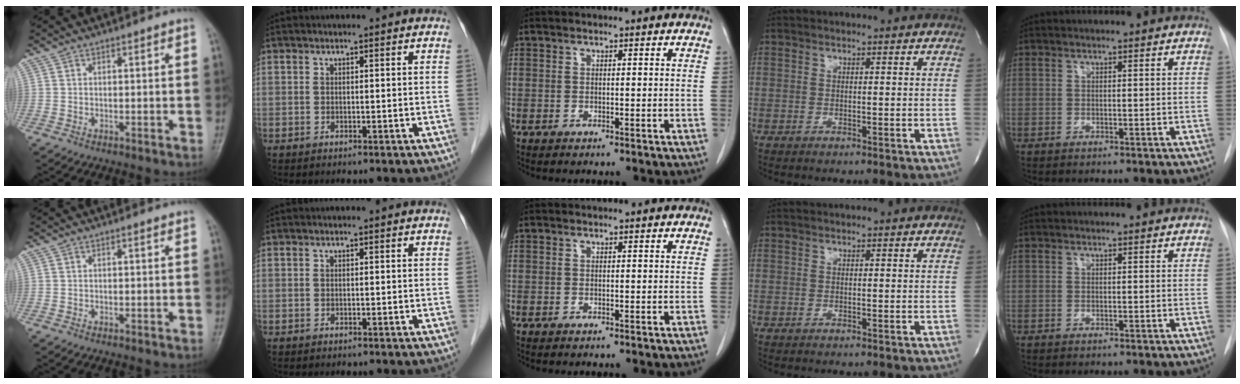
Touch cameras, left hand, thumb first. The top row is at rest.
{}